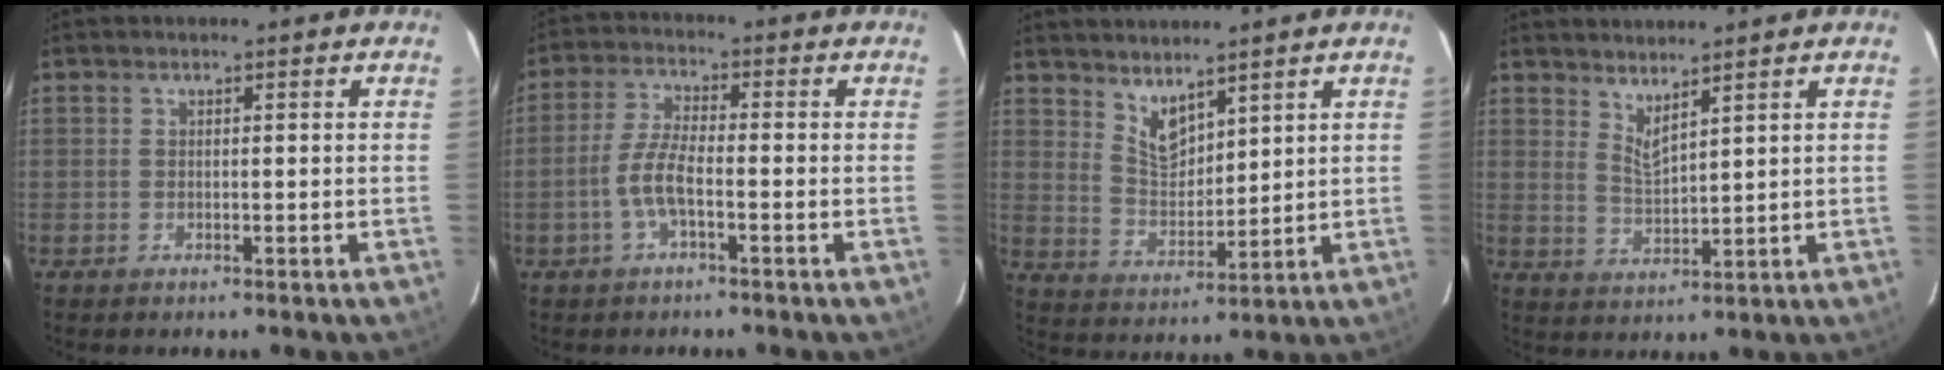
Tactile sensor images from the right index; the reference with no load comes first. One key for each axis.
{"total": 5.4, "fx": -2.2, "fy": 1.3, "fz": 4.8, "tx": -0.105, "ty": 0.009, "tz": -0.043}
{"total": 6.4, "fx": 5.0, "fy": 2.6, "fz": 3.0, "tx": -0.048, "ty": -0.005, "tz": 0.099}
{"total": 4.1, "fx": 3.5, "fy": 0.4, "fz": 2.1, "tx": -0.038, "ty": -0.010, "tz": 0.061}